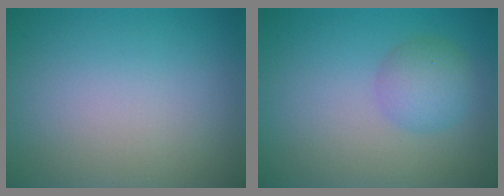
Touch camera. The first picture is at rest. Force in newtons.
{"total": 2.9, "press": 2.9, "slide": 0.1}